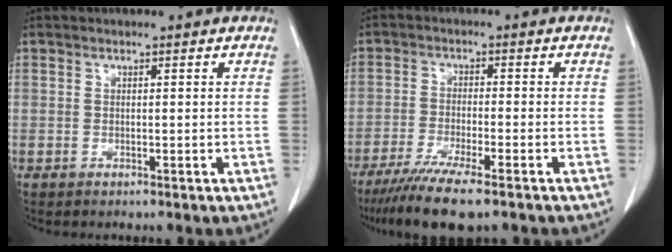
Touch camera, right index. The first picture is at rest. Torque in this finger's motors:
{"motor_torque": [1.02, -0.99, 0.50, 0.16]}